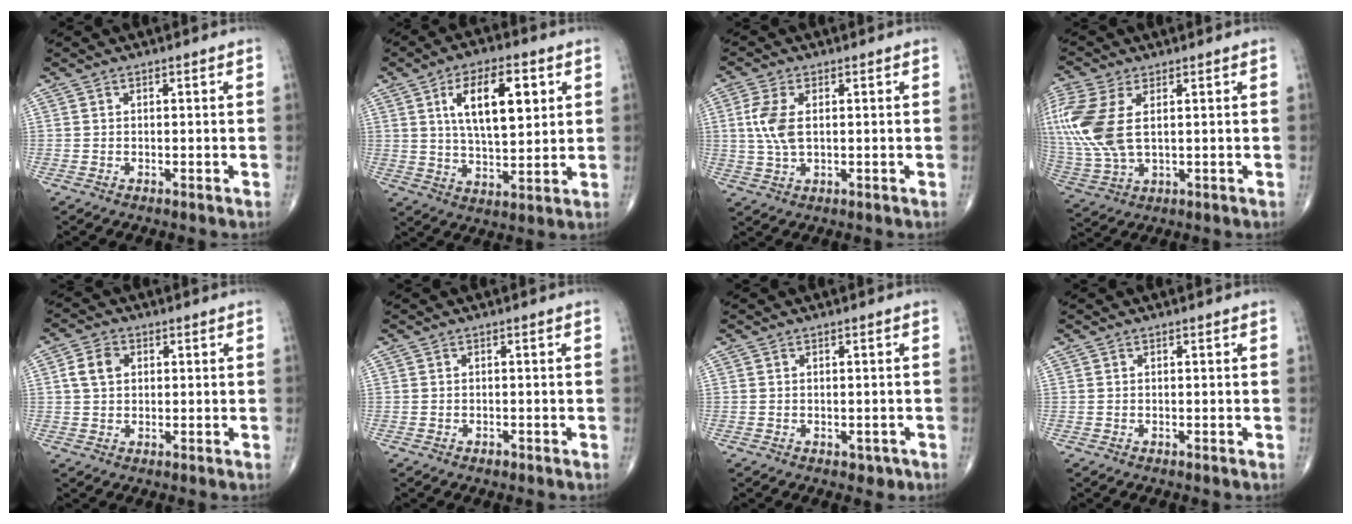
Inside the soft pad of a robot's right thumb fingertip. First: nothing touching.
{"total": 13.7, "force": [4.4, 6.0, 11.5], "torque": [-0.174, -0.012, 0.077]}
{"total": 6.3, "force": [0.9, 3.2, 5.4], "torque": [-0.129, 0.002, 0.018]}
{"total": 14.8, "force": [2.9, 7.8, 12.2], "torque": [-0.316, -0.001, 0.065]}
{"total": 4.7, "force": [1.1, 3.5, 3.0], "torque": [-0.054, 0.006, 0.017]}
{"total": 0.6, "force": [-0.4, 0.4, 0.3], "torque": [-0.002, 0.001, -0.008]}
{"total": 1.4, "force": [-0.5, 1.1, 0.7], "torque": [0.001, 0.001, -0.003]}
{"total": 0.0}